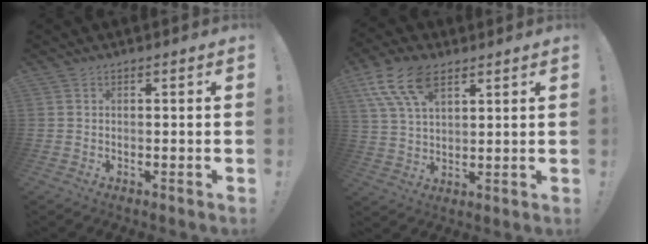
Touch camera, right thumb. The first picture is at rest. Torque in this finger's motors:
{"motor_torque": [0.15, 0.53, 0.32, -0.08, 0.12]}